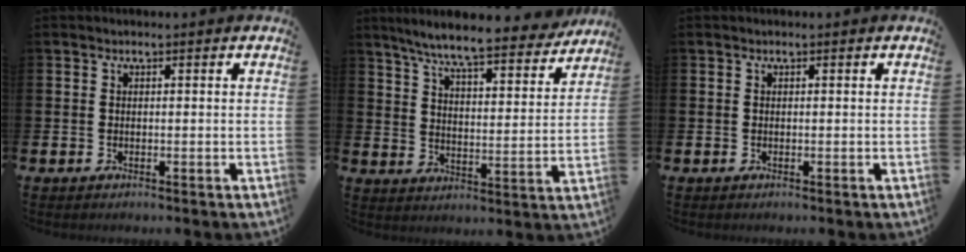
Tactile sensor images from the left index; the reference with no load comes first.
{"total": 8.4, "force": [7.6, 0.6, 3.5], "torque": [-0.090, -0.048, 0.130]}
{"total": 0.0}